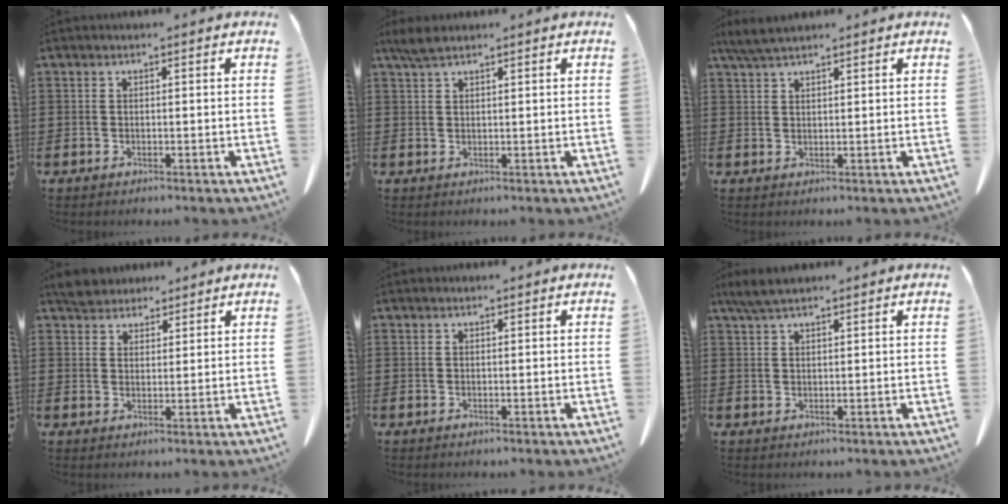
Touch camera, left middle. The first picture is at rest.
{"total": 2.7, "force": [1.9, 0.8, 1.8], "torque": [-0.040, 0.000, 0.036]}
{"total": 3.5, "force": [2.8, 0.6, 2.0], "torque": [-0.047, -0.002, 0.055]}
{"total": 3.9, "force": [3.6, 1.4, 0.5], "torque": [-0.022, -0.002, 0.071]}
{"total": 0.0}
{"total": 3.4, "force": [2.5, 0.7, 2.1], "torque": [-0.047, 0.001, 0.049]}